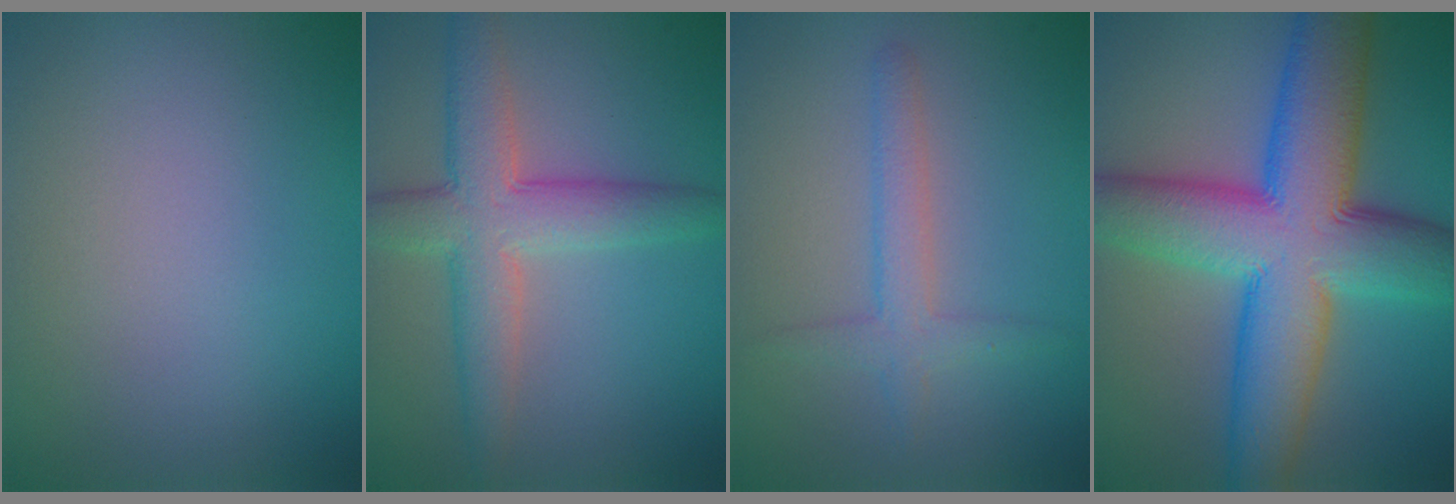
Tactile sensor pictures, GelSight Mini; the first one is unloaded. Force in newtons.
{"total": 5.7, "press": 5.7, "slide": 0.2}
{"total": 2.4, "press": 2.4, "slide": 0.1}
{"total": 13.5, "press": 13.5, "slide": 0.4}